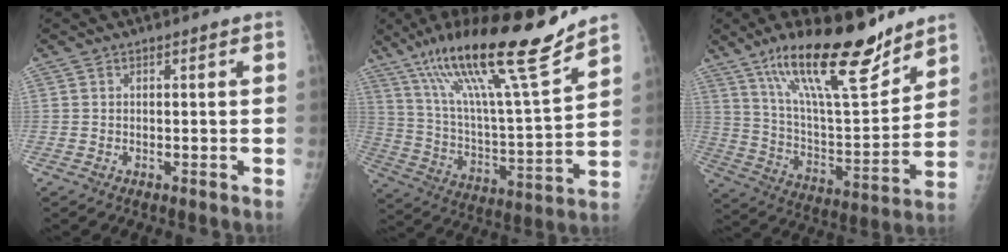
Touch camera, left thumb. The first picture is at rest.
{"total": 23.9, "force": [16.7, 2.8, 16.9], "torque": [-0.271, -0.065, 0.292]}
{"total": 23.0, "force": [15.9, 6.5, 15.2], "torque": [-0.226, -0.076, 0.274]}